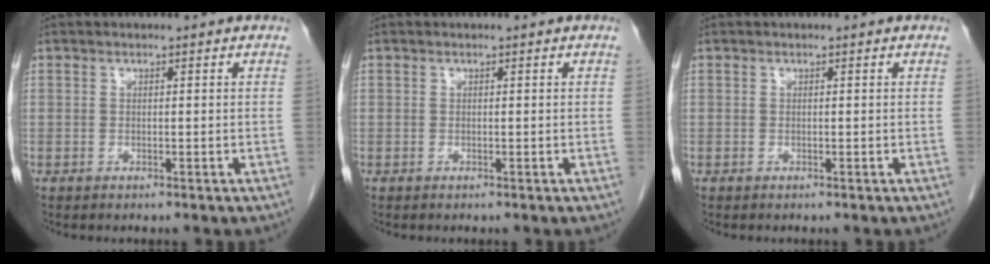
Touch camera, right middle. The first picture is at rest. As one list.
[{"total": 0.0}, {"total": 0.0}]